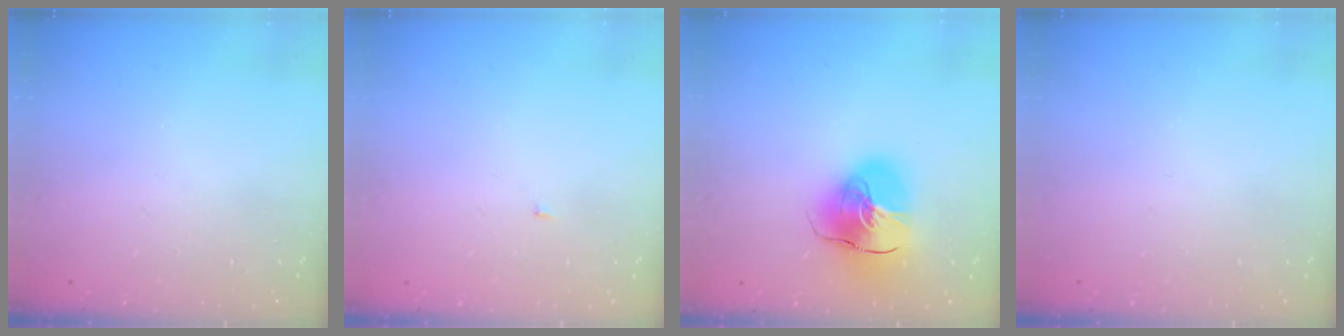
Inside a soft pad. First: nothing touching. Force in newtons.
{"total": 1.8, "press": 1.8, "slide": 0.2}
{"total": 16.2, "press": 16.0, "slide": 2.3}
{"total": 0.0}